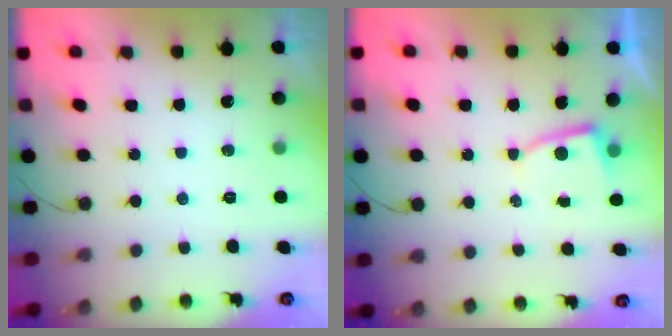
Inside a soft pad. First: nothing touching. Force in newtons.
{"total": 3.0, "press": 3.0, "slide": 0.3}